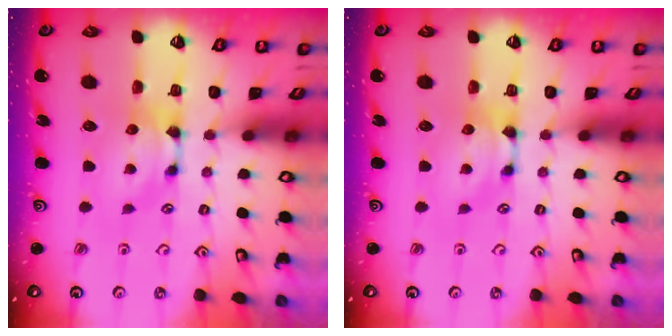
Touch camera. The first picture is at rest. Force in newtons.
{"total": 0.0}